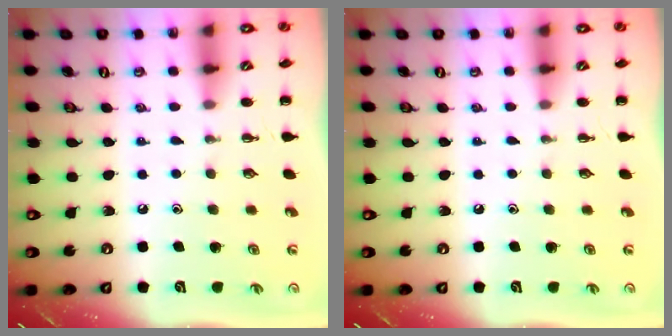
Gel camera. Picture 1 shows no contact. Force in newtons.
{"total": 0.0}